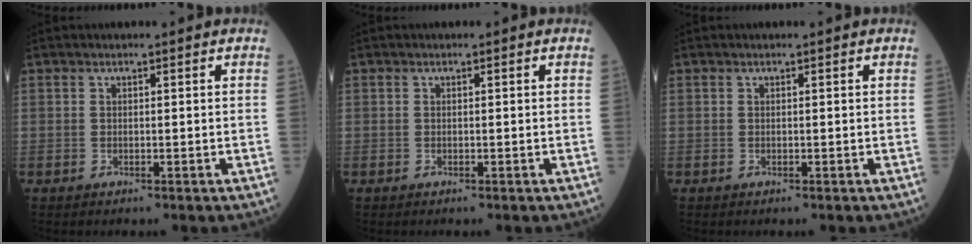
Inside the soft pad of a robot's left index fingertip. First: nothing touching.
{"total": 0.0}
{"total": 0.0}